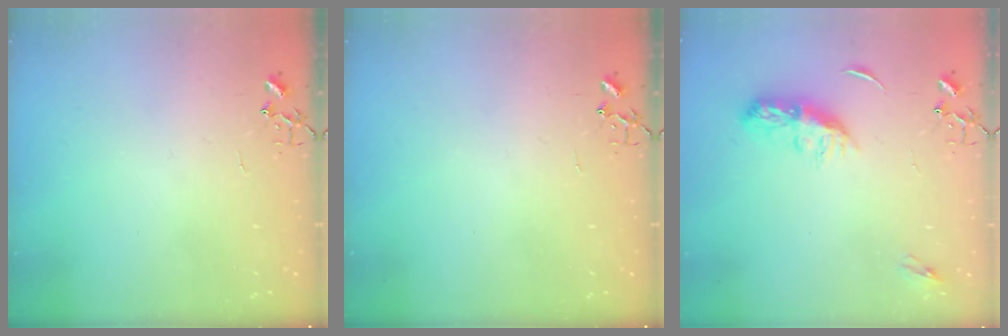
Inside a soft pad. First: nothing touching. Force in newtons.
{"total": 0.0}
{"total": 8.3, "press": 8.3, "slide": 0.4}